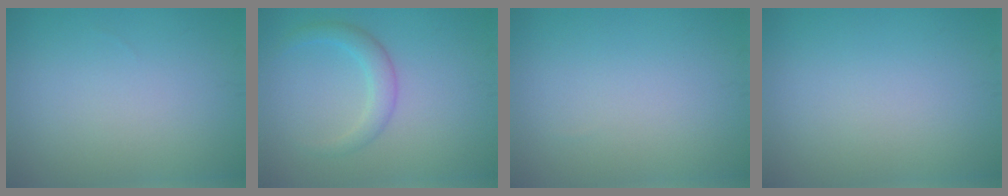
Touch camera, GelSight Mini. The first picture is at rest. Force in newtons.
{"total": 2.3, "press": 2.3, "slide": 0.1}
{"total": 0.0}
{"total": 0.0}